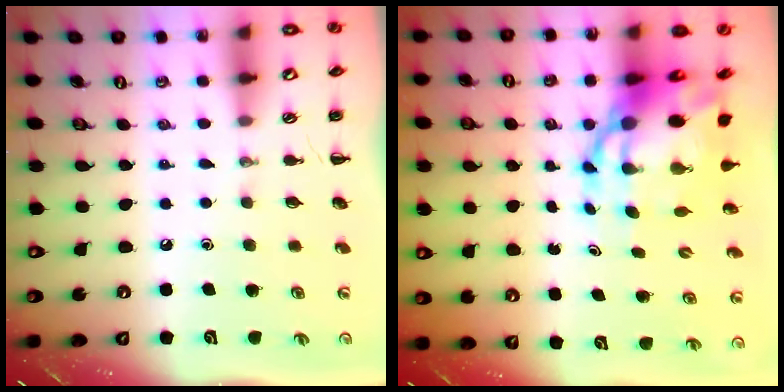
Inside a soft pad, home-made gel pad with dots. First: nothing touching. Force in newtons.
{"total": 11.5, "press": 11.1, "slide": 2.9}